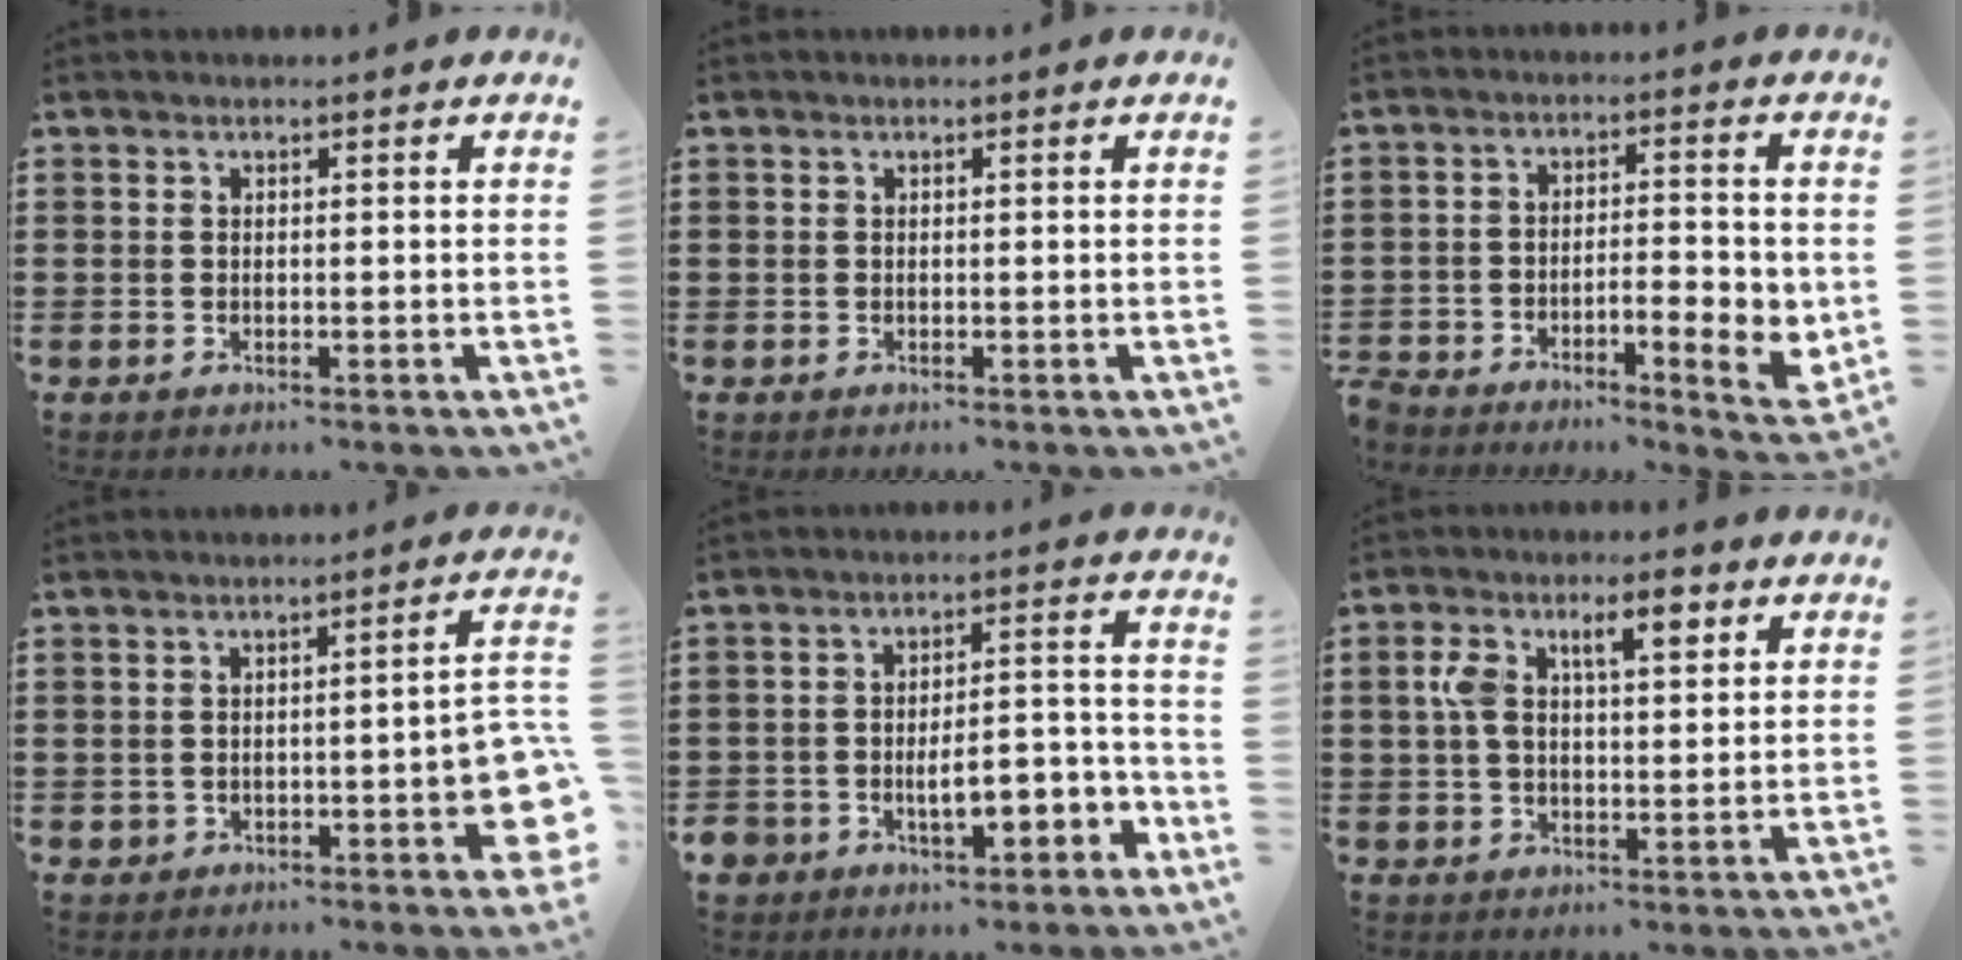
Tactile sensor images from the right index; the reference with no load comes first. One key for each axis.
{"total": 0.0}
{"total": 5.8, "fx": -3.4, "fy": 1.8, "fz": 4.3, "tx": -0.070, "ty": 0.002, "tz": -0.060}
{"total": 5.5, "fx": -1.6, "fy": 2.2, "fz": 4.8, "tx": -0.072, "ty": -0.001, "tz": -0.026}
{"total": 7.3, "fx": -3.7, "fy": 4.0, "fz": 5.0, "tx": -0.083, "ty": 0.011, "tz": -0.068}
{"total": 7.1, "fx": 2.6, "fy": 2.9, "fz": 5.9, "tx": -0.111, "ty": 0.007, "tz": 0.039}